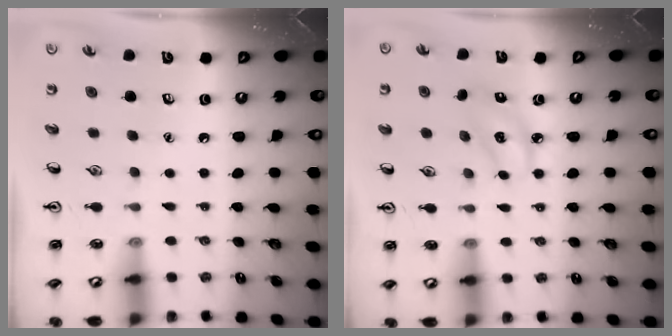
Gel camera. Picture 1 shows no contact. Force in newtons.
{"total": 4.3, "press": 4.3, "slide": 0.6}